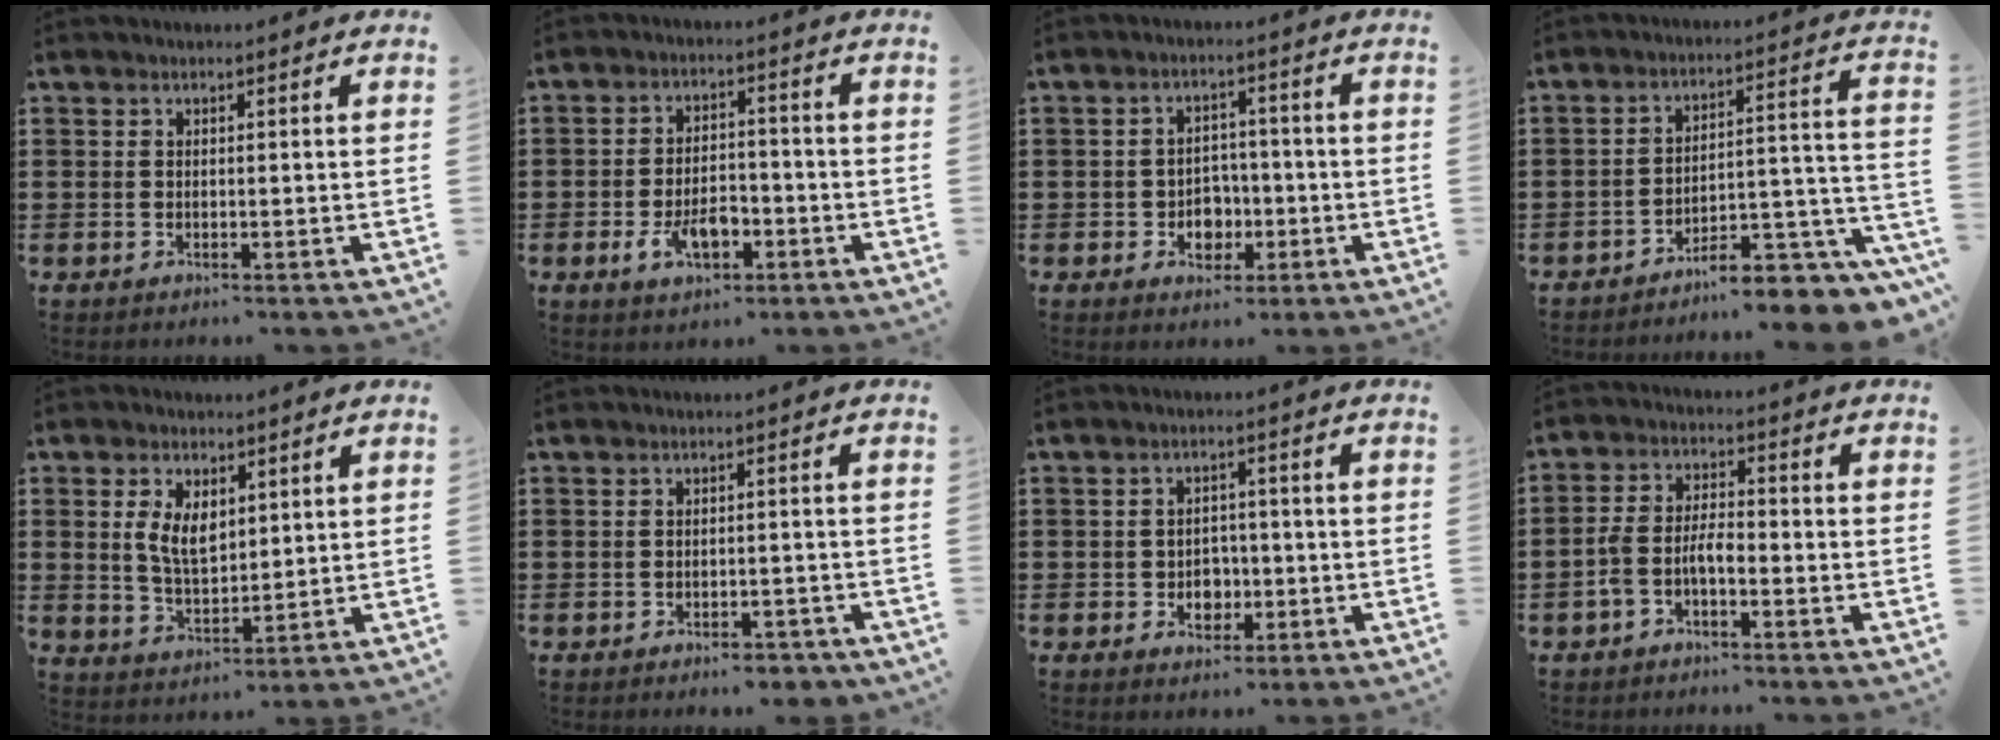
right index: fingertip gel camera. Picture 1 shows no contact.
{"total": 6.0, "force": [-2.5, 3.2, 4.4], "torque": [-0.083, 0.003, -0.050]}
{"total": 4.3, "force": [-1.2, 3.7, 1.6], "torque": [-0.023, 0.002, -0.027]}
{"total": 7.9, "force": [-7.1, 1.4, 3.0], "torque": [-0.037, 0.012, -0.135]}
{"total": 5.8, "force": [1.6, 3.4, 4.5], "torque": [-0.088, 0.007, 0.027]}
{"total": 2.4, "force": [-2.3, 0.5, 0.6], "torque": [-0.015, -0.001, -0.046]}
{"total": 3.3, "force": [-0.8, 2.9, 1.3], "torque": [-0.017, -0.001, -0.022]}
{"total": 4.5, "force": [-2.0, 2.0, 3.6], "torque": [-0.091, 0.002, -0.046]}